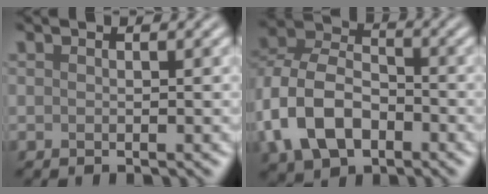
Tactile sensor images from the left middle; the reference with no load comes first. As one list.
[{"total": 9.3, "force": [-3.0, 6.4, 6.0], "torque": [-0.135, -0.003, -0.070]}]